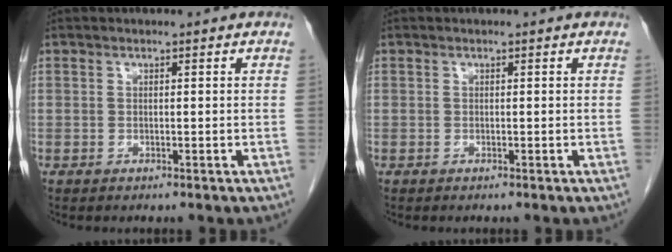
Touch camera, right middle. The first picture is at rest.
{"total": 0.0}